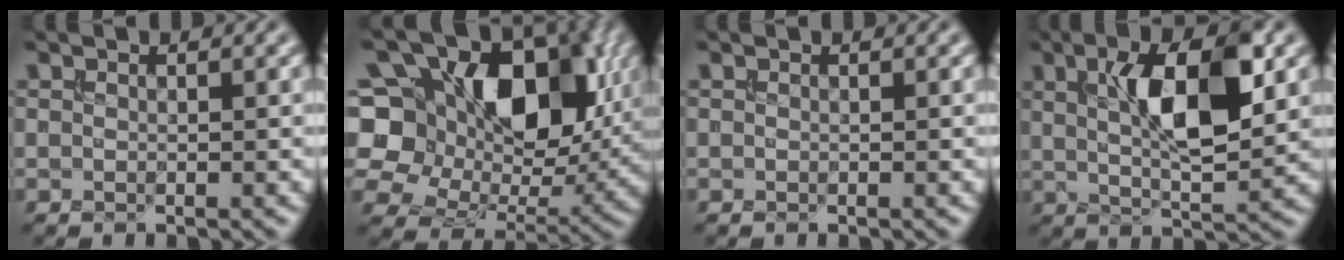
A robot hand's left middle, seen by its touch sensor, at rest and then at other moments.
{"total": 13.7, "force": [3.0, 9.8, 9.2], "torque": [-0.159, 0.021, 0.049]}
{"total": 0.0}
{"total": 8.4, "force": [2.3, 2.6, 7.7], "torque": [-0.123, 0.004, 0.039]}